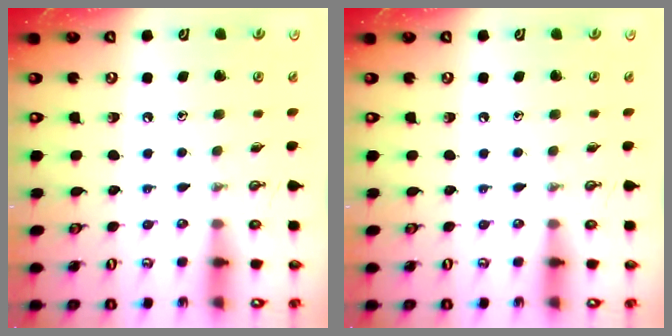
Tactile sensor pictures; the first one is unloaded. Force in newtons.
{"total": 0.0}